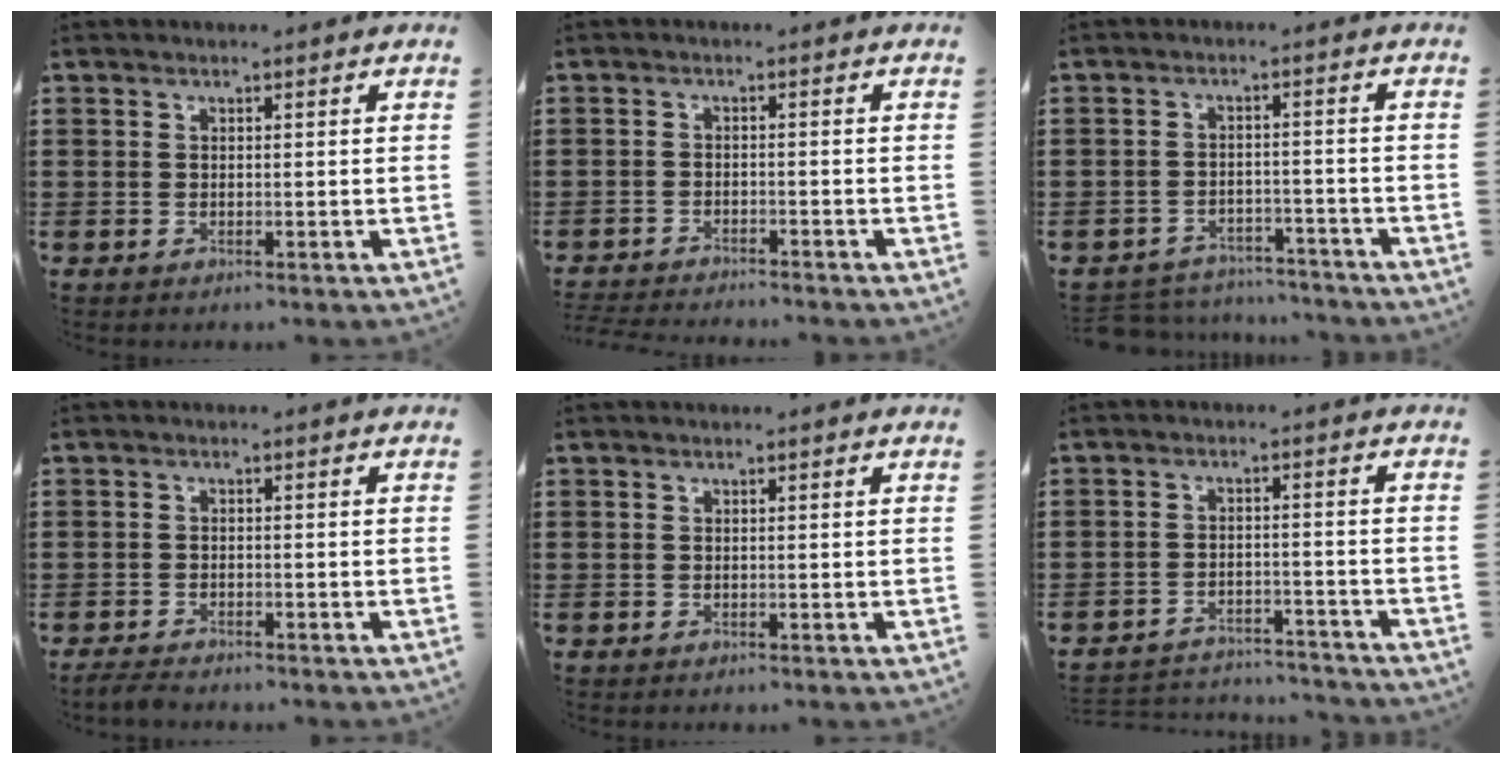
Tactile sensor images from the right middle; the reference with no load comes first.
{"total": 2.3, "force": [-2.3, 0.0, 0.1], "torque": [-0.004, -0.002, -0.049]}
{"total": 3.8, "force": [-3.7, 0.6, -0.1], "torque": [-0.005, 0.002, -0.080]}
{"total": 1.6, "force": [-1.5, 0.2, 0.5], "torque": [-0.020, -0.002, -0.032]}
{"total": 0.0}
{"total": 3.5, "force": [-3.5, 0.5, 0.0], "torque": [-0.007, 0.003, -0.076]}